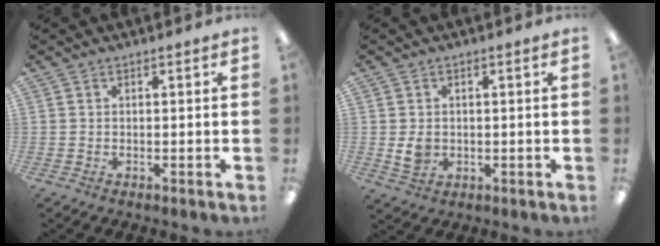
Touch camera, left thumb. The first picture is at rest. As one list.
[{"total": 3.8, "force": [0.1, 3.1, 2.2], "torque": [-0.030, -0.003, 0.000]}]